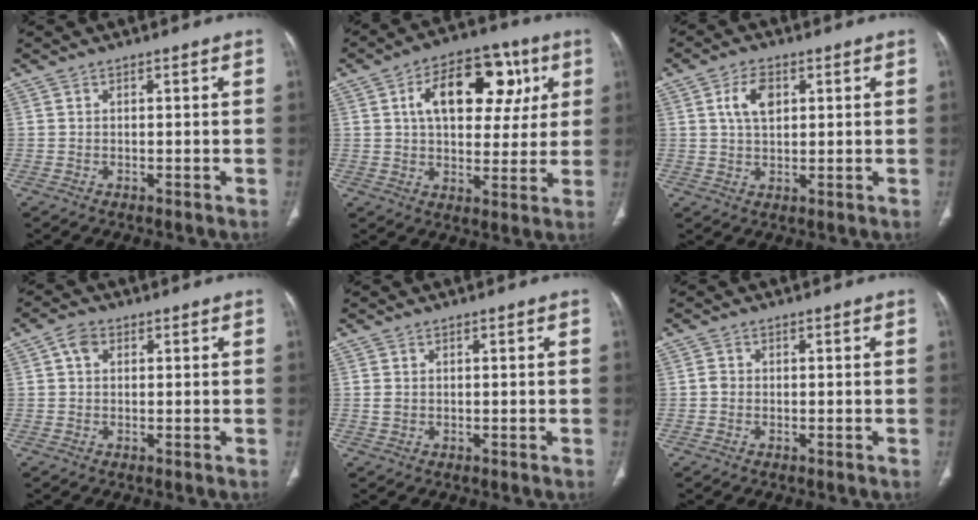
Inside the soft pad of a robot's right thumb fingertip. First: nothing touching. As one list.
[{"total": 17.9, "force": [5.7, 10.5, 13.4], "torque": [-0.152, 0.012, 0.083]}, {"total": 5.7, "force": [1.8, 3.4, 4.2], "torque": [-0.071, 0.000, 0.034]}, {"total": 2.9, "force": [0.9, 2.2, 1.8], "torque": [-0.027, 0.007, 0.015]}, {"total": 1.3, "force": [0.1, 1.1, 0.7], "torque": [-0.015, 0.003, 0.005]}, {"total": 1.2, "force": [-0.3, 1.0, 0.5], "torque": [-0.004, 0.004, -0.007]}]